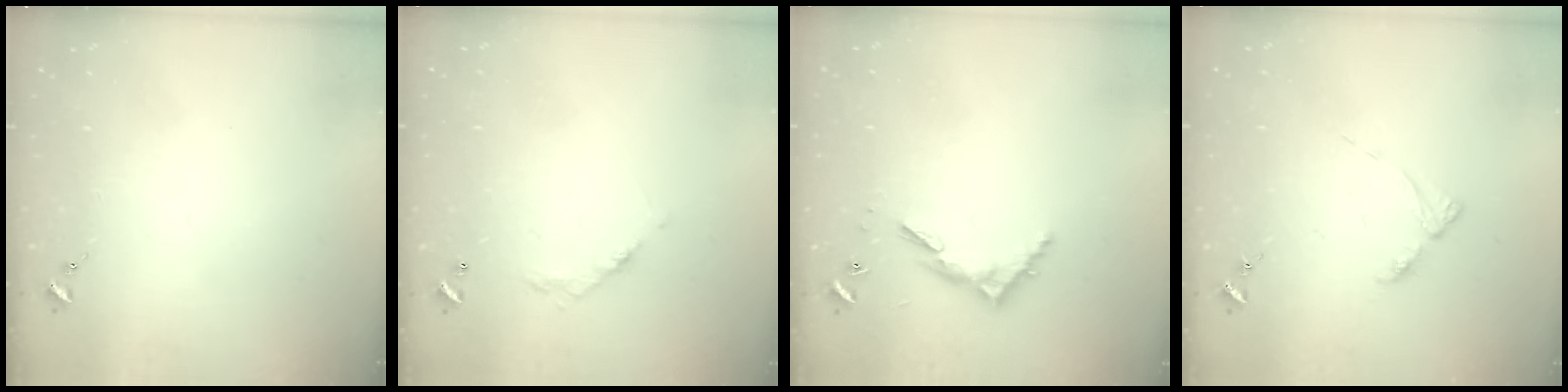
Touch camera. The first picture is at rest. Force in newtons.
{"total": 6.0, "press": 6.0, "slide": 0.3}
{"total": 6.3, "press": 6.3, "slide": 0.5}
{"total": 4.5, "press": 4.5, "slide": 0.5}